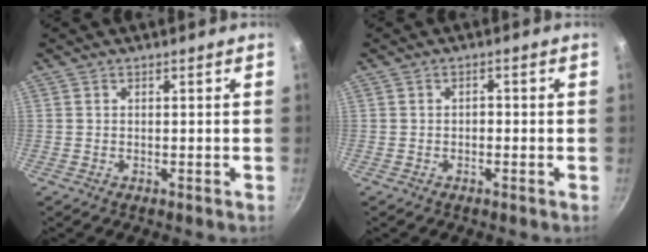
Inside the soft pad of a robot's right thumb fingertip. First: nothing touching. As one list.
[{"total": 1.2, "force": [-0.5, 0.8, 0.7], "torque": [-0.008, 0.008, -0.007]}]